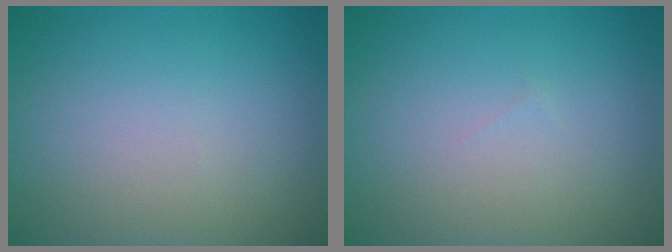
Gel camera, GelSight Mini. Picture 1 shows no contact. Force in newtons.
{"total": 0.0}